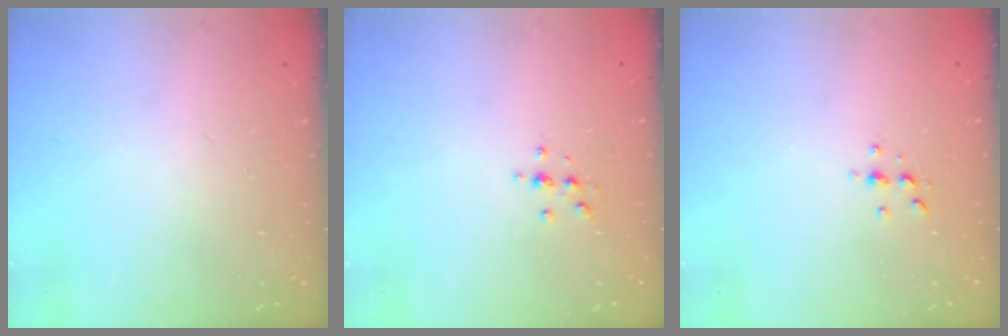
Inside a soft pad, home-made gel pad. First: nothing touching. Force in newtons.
{"total": 3.0, "press": 3.0, "slide": 0.3}
{"total": 3.3, "press": 3.2, "slide": 0.4}